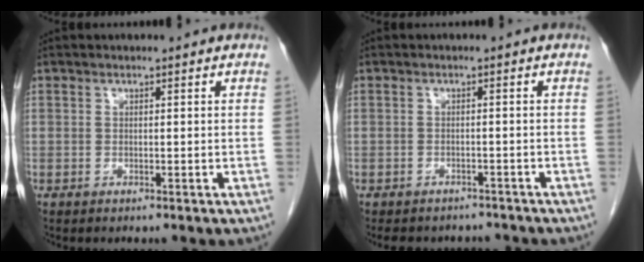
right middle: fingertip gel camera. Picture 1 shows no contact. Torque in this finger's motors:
{"motor_torque": [0.00, 0.00, 0.04, 0.02]}